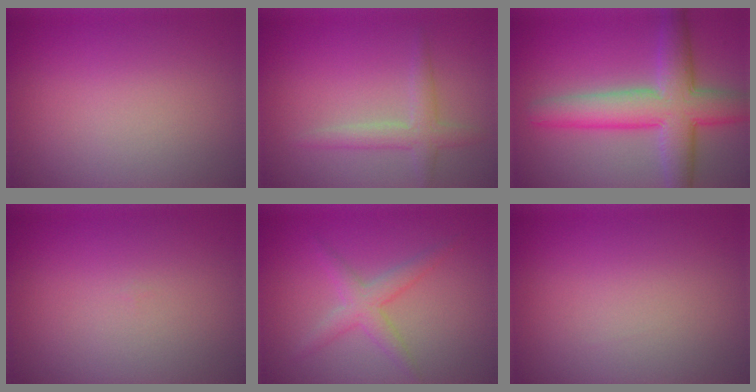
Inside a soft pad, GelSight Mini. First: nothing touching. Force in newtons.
{"total": 2.3, "press": 2.3, "slide": 0.1}
{"total": 7.6, "press": 7.6, "slide": 0.2}
{"total": 0.0}
{"total": 2.5, "press": 2.5, "slide": 0.1}
{"total": 0.0}